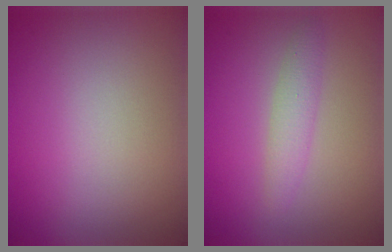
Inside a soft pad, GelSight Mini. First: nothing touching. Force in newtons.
{"total": 1.9, "press": 1.9, "slide": 0.1}